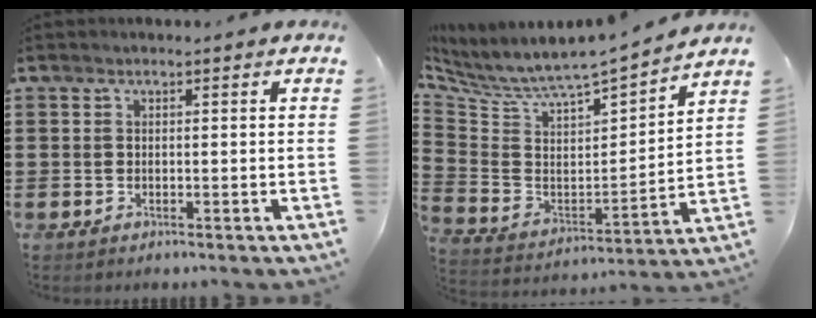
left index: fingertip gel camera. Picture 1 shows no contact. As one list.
[{"total": 5.2, "force": [4.8, 1.1, 1.7], "torque": [-0.062, -0.055, 0.074]}]